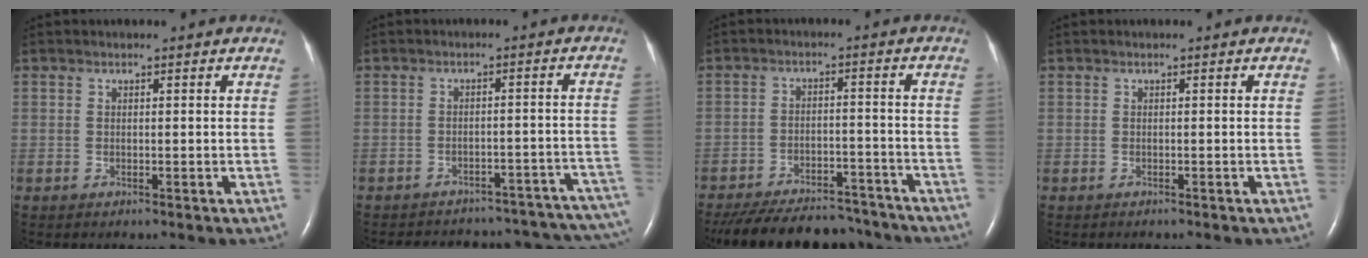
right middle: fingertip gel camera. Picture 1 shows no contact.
{"total": 24.0, "force": [-21.5, 6.8, 8.2], "torque": [-0.102, 0.016, -0.238]}
{"total": 18.6, "force": [-16.5, 5.8, 6.5], "torque": [-0.144, -0.011, -0.231]}
{"total": 0.7, "force": [-0.6, 0.2, 0.3], "torque": [-0.008, -0.001, -0.008]}